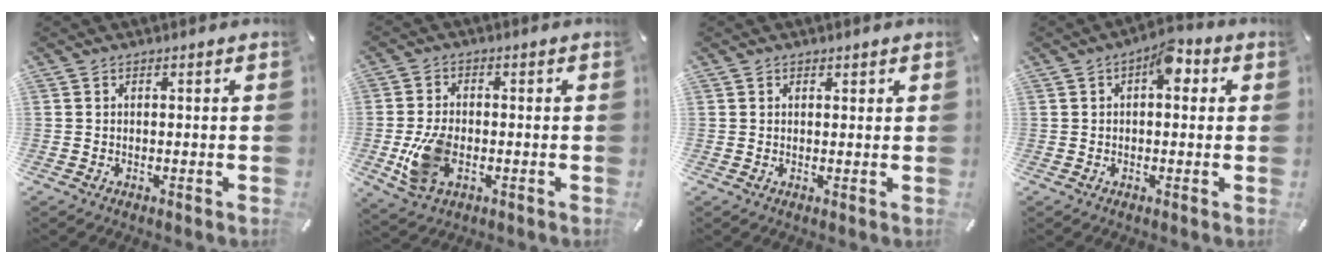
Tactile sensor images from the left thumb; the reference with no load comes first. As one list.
[{"total": 9.4, "force": [-2.1, 6.0, 7.0], "torque": [-0.156, 0.001, -0.036]}, {"total": 1.0, "force": [0.7, 0.8, 0.1], "torque": [0.006, -0.002, 0.011]}, {"total": 6.6, "force": [2.1, 3.5, 5.2], "torque": [-0.065, -0.003, 0.029]}]